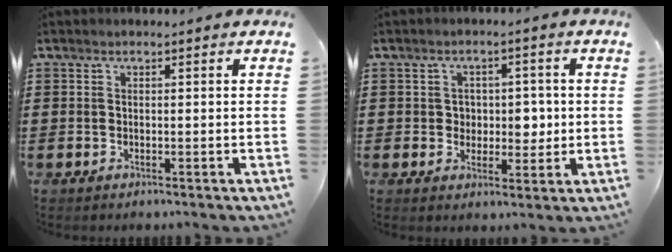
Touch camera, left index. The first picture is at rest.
{"total": 4.3, "force": [0.4, 3.3, 2.7], "torque": [-0.040, -0.001, -0.002]}